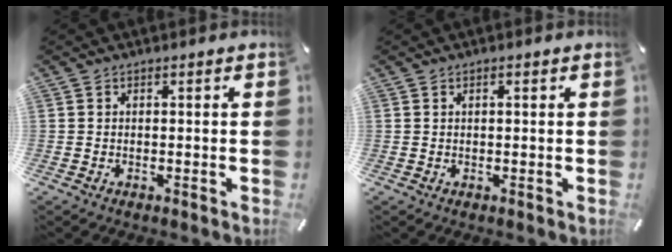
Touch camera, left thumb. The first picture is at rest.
{"total": 0.9, "force": [0.3, 0.2, 0.8], "torque": [-0.016, 0.001, 0.005]}